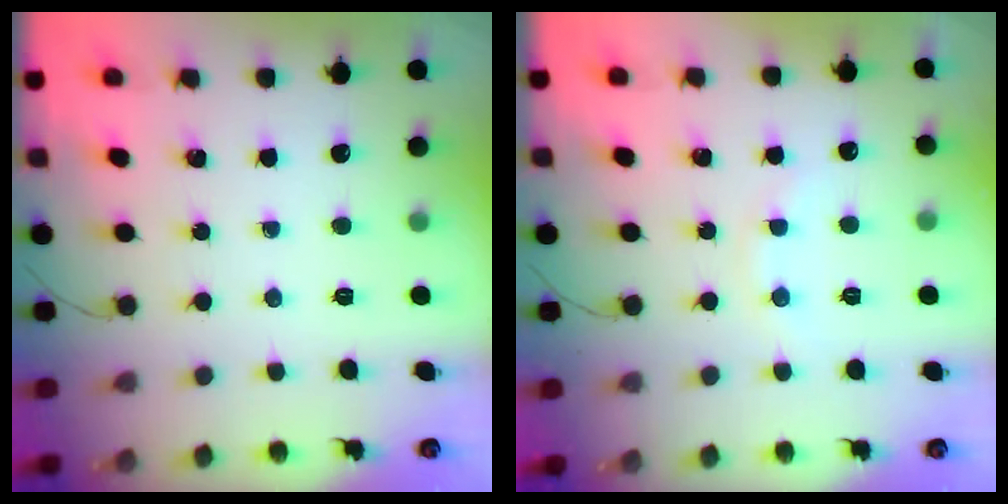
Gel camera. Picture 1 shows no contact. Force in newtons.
{"total": 6.6, "press": 6.5, "slide": 1.2}